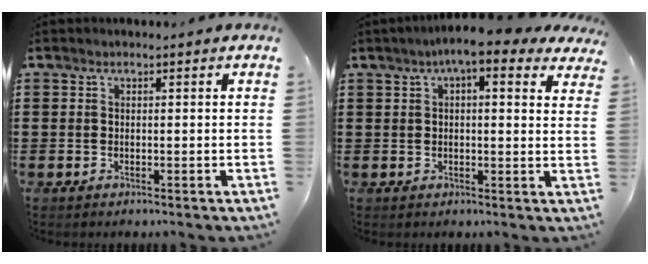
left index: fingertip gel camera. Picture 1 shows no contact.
{"total": 6.2, "force": [4.0, 1.1, 4.6], "torque": [-0.090, -0.001, 0.066]}